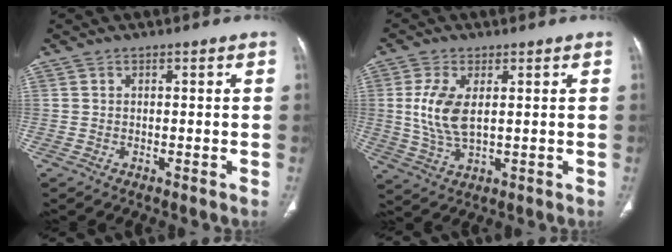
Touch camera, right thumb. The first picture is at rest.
{"total": 8.3, "force": [1.2, 4.0, 7.1], "torque": [-0.156, -0.009, 0.030]}